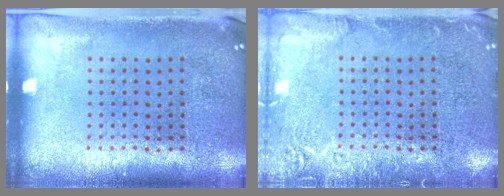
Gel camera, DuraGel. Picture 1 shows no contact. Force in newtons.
{"total": 2.4, "press": 2.4, "slide": 0.4}